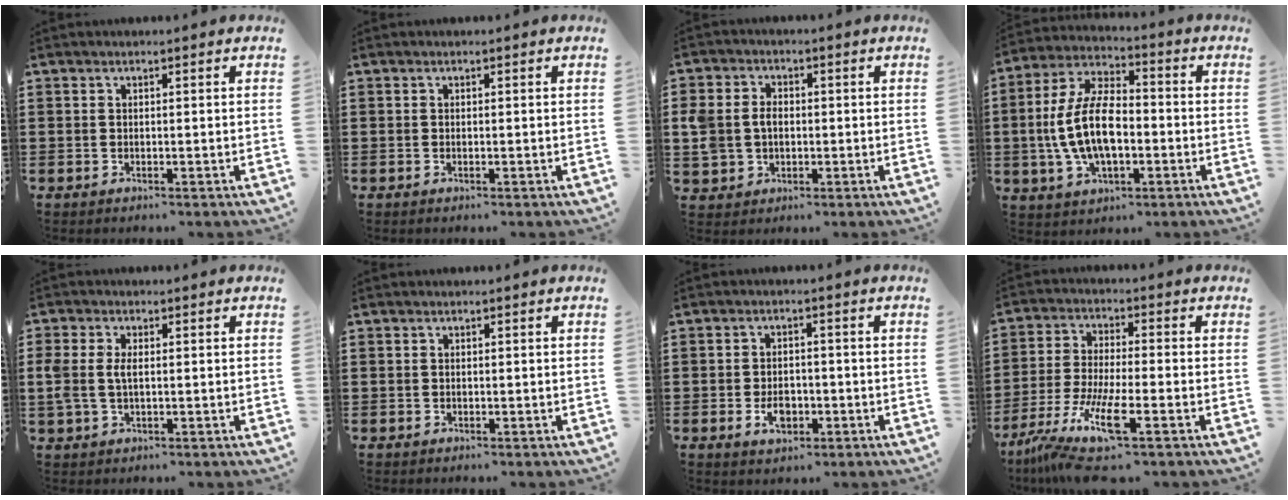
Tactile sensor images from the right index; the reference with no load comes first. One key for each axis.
{"total": 0.0}
{"total": 4.7, "fx": -0.1, "fy": 4.1, "fz": 2.4, "tx": -0.072, "ty": 0.010, "tz": -0.008}
{"total": 11.1, "fx": -1.7, "fy": 5.4, "fz": 9.6, "tx": -0.221, "ty": -0.003, "tz": -0.039}
{"total": 3.4, "fx": 0.1, "fy": 2.0, "fz": 2.8, "tx": -0.072, "ty": 0.001, "tz": -0.005}
{"total": 0.5, "fx": -0.1, "fy": 0.5, "fz": 0.0, "tx": -0.002, "ty": 0.004, "tz": -0.002}
{"total": 3.5, "fx": -1.1, "fy": 2.2, "fz": 2.5, "tx": -0.038, "ty": 0.001, "tz": -0.021}
{"total": 10.4, "fx": -6.4, "fy": 1.9, "fz": 8.0, "tx": -0.185, "ty": -0.017, "tz": -0.128}